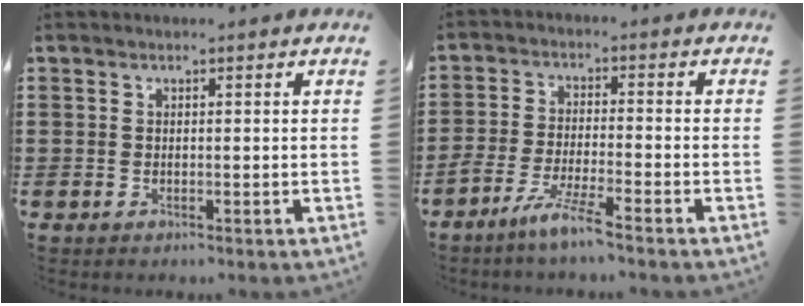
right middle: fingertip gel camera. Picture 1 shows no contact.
{"total": 5.8, "force": [-4.7, -0.3, 3.4], "torque": [-0.081, -0.018, -0.091]}